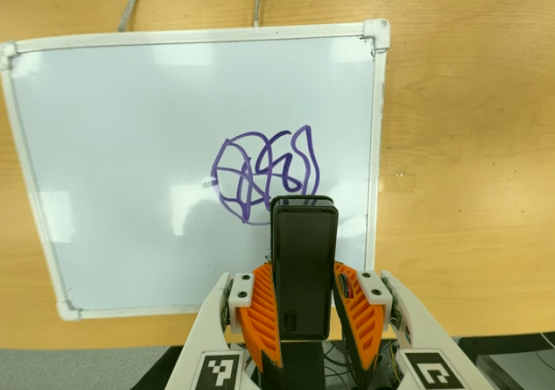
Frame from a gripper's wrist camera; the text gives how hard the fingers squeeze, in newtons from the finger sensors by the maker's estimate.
{"total": 4.7, "left": 3.2, "right": 6.3}